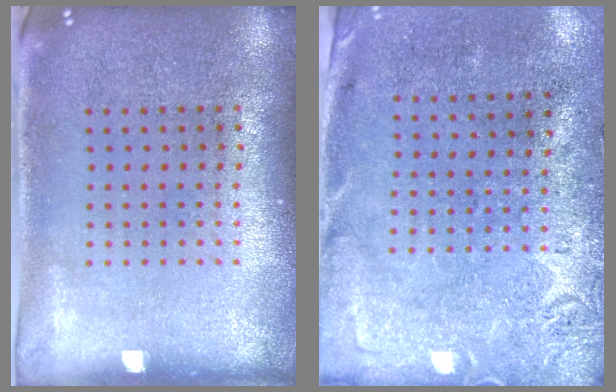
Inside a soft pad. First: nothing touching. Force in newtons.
{"total": 2.9, "press": 2.2, "slide": 1.8}